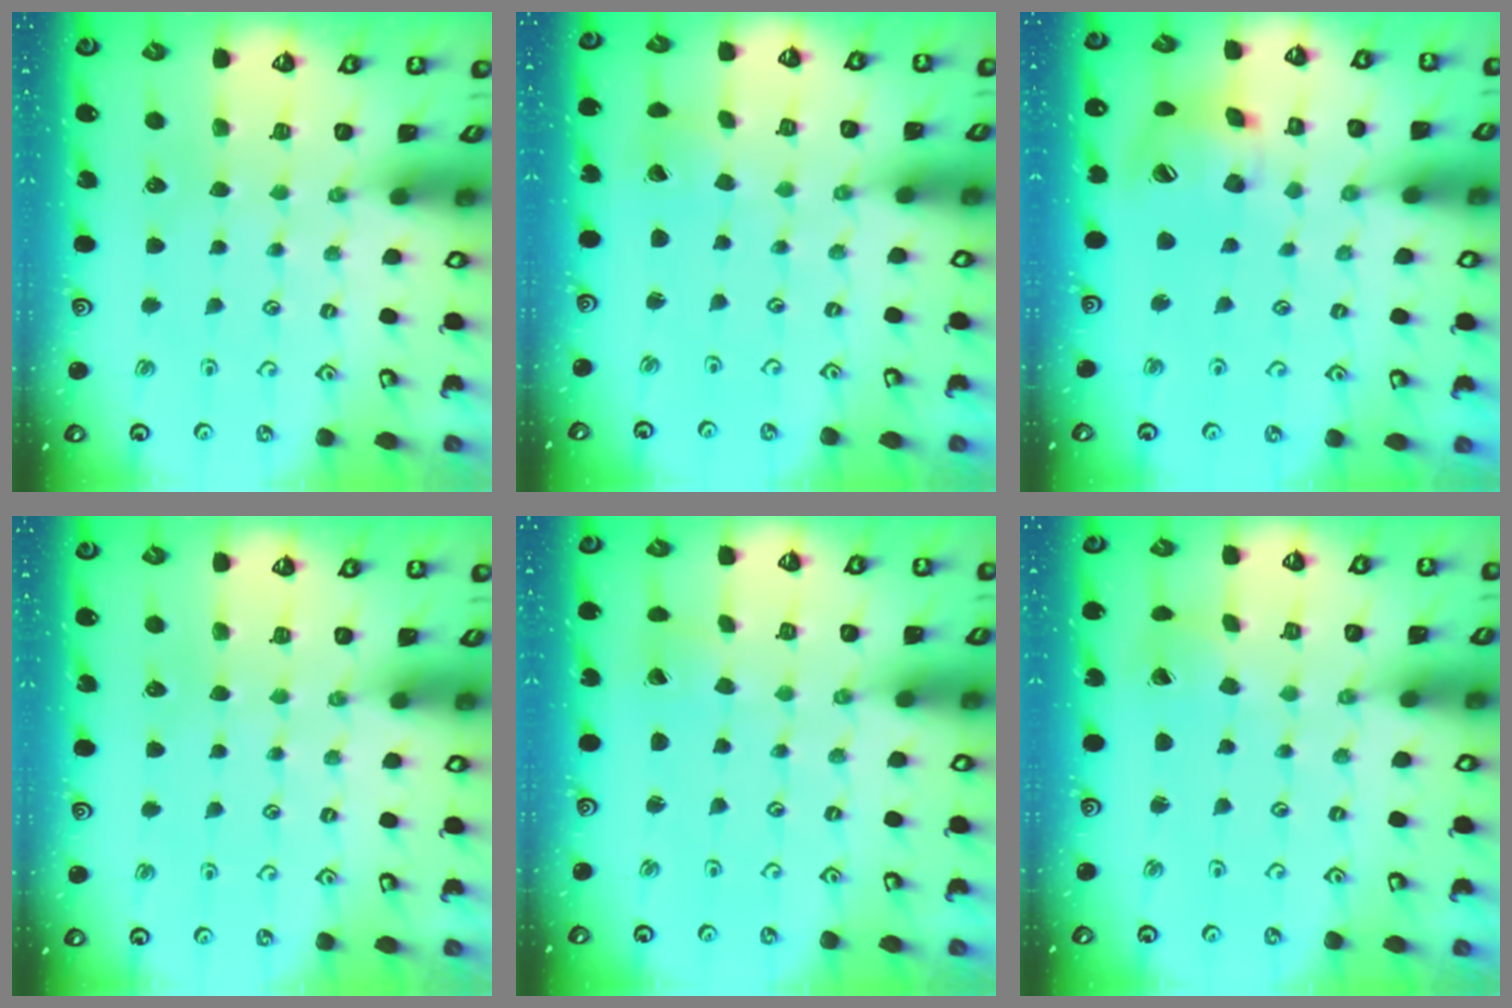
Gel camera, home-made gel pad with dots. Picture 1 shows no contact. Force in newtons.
{"total": 0.9, "press": 0.9, "slide": 0.1}
{"total": 15.0, "press": 14.9, "slide": 2.1}
{"total": 0.0}
{"total": 0.7, "press": 0.7, "slide": 0.1}
{"total": 1.2, "press": 1.2, "slide": 0.1}